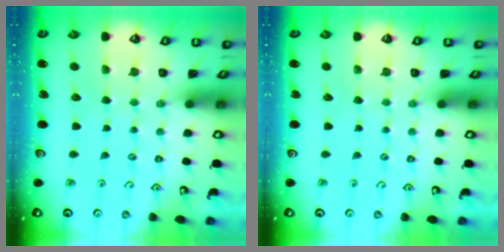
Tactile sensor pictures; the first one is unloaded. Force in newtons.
{"total": 0.0}